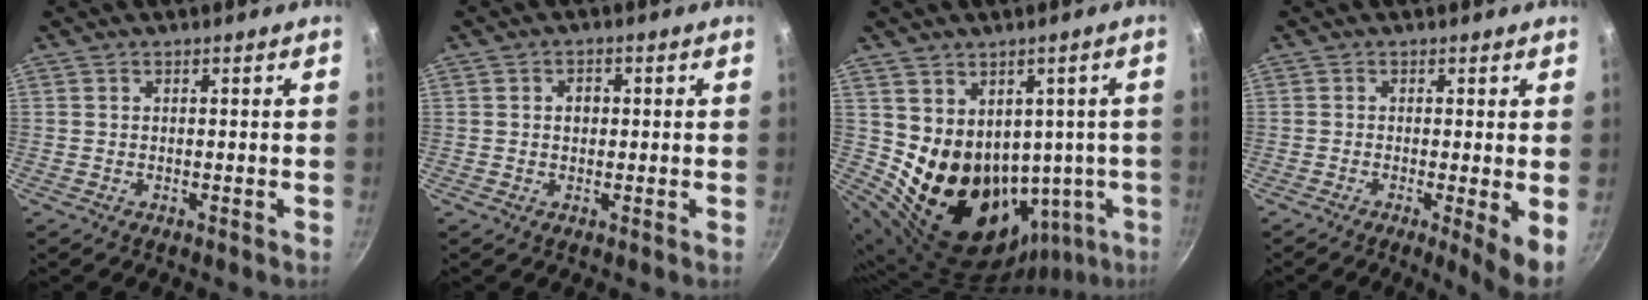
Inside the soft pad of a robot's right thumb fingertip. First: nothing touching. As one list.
[{"total": 2.3, "force": [0.2, 1.9, 1.3], "torque": [-0.009, 0.003, 0.000]}, {"total": 17.0, "force": [1.3, 13.9, 9.6], "torque": [-0.103, -0.014, 0.059]}, {"total": 5.9, "force": [-0.8, 0.7, 5.8], "torque": [-0.080, -0.015, -0.012]}]